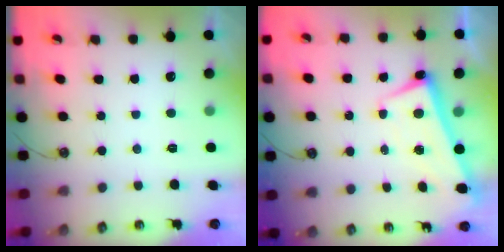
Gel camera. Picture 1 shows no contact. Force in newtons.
{"total": 2.5, "press": 2.4, "slide": 0.7}